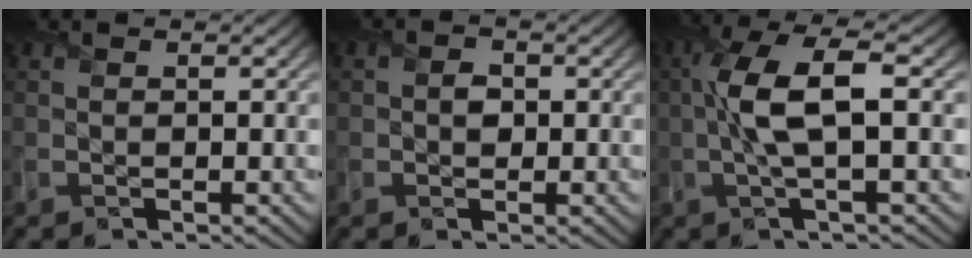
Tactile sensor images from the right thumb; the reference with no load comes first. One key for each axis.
{"total": 1.6, "fx": -0.1, "fy": 1.5, "fz": 0.7, "tx": -0.014, "ty": -0.003, "tz": -0.005}
{"total": 7.6, "fx": 0.5, "fy": 1.9, "fz": 7.4, "tx": -0.155, "ty": 0.018, "tz": 0.006}